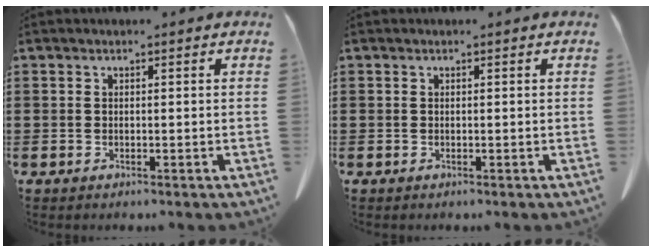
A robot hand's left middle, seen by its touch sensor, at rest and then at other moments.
{"total": 0.0}